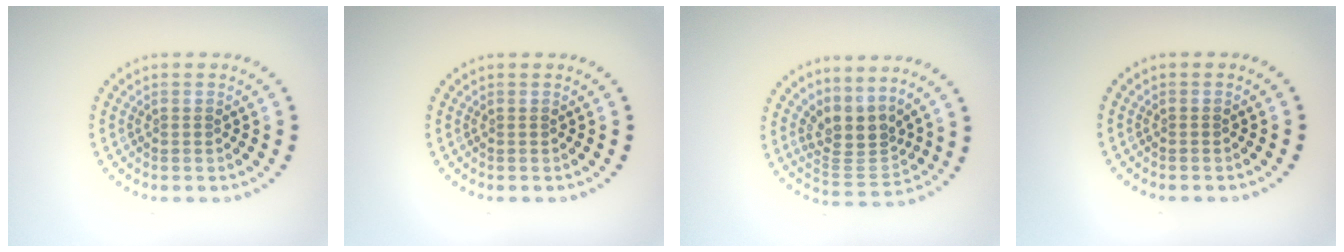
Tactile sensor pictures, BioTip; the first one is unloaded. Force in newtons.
{"total": 0.0}
{"total": 3.5, "press": 2.6, "slide": 2.3}
{"total": 0.0}